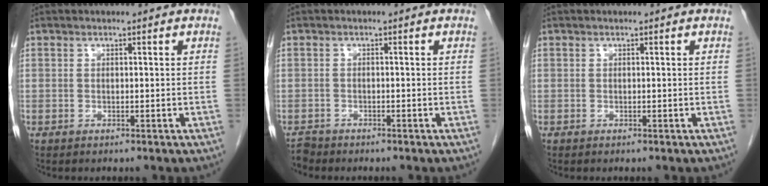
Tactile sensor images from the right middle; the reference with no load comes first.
{"total": 1.5, "force": [-1.5, 0.2, -0.2], "torque": [0.002, -0.006, -0.027]}
{"total": 0.0}